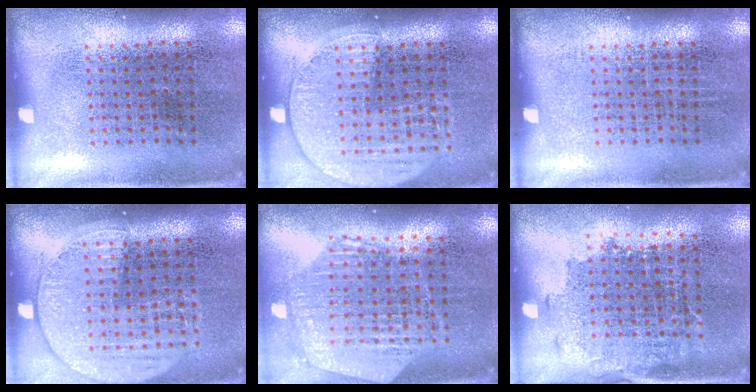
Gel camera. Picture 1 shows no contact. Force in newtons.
{"total": 1.4, "press": 1.3, "slide": 0.5}
{"total": 0.0}
{"total": 1.4, "press": 1.3, "slide": 0.5}
{"total": 1.2, "press": 1.2, "slide": 0.1}
{"total": 1.4, "press": 1.2, "slide": 0.7}